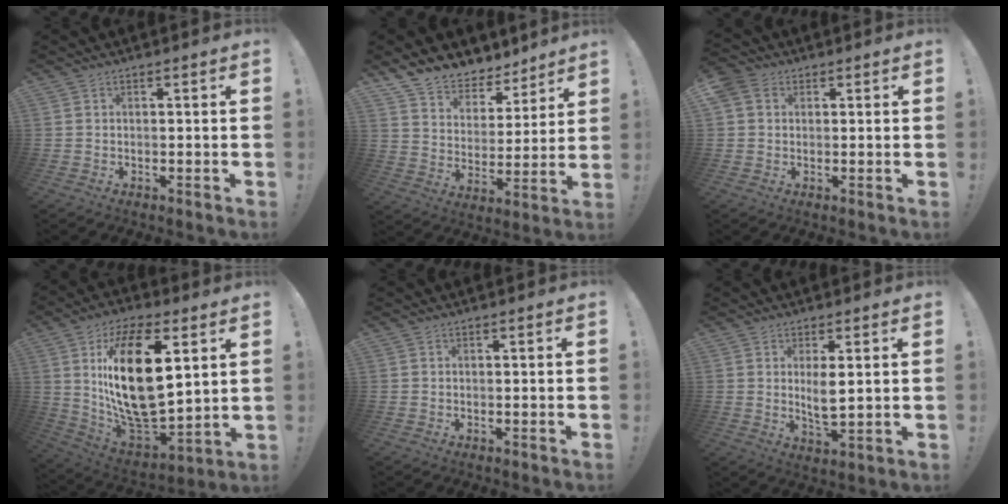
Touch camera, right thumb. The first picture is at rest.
{"total": 10.1, "force": [8.5, 5.2, 1.6], "torque": [-0.043, -0.072, 0.163]}
{"total": 5.0, "force": [2.0, 3.9, 2.4], "torque": [-0.059, 0.003, 0.041]}
{"total": 24.8, "force": [7.0, 12.5, 20.2], "torque": [-0.389, -0.036, 0.122]}
{"total": 0.0}
{"total": 5.5, "force": [2.1, 2.1, 4.6], "torque": [-0.070, -0.016, 0.031]}